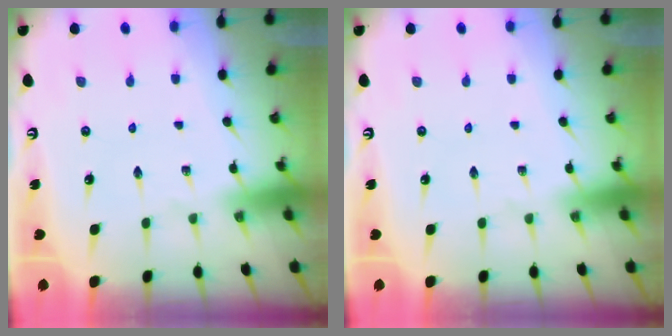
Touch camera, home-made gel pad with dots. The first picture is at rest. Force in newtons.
{"total": 0.0}